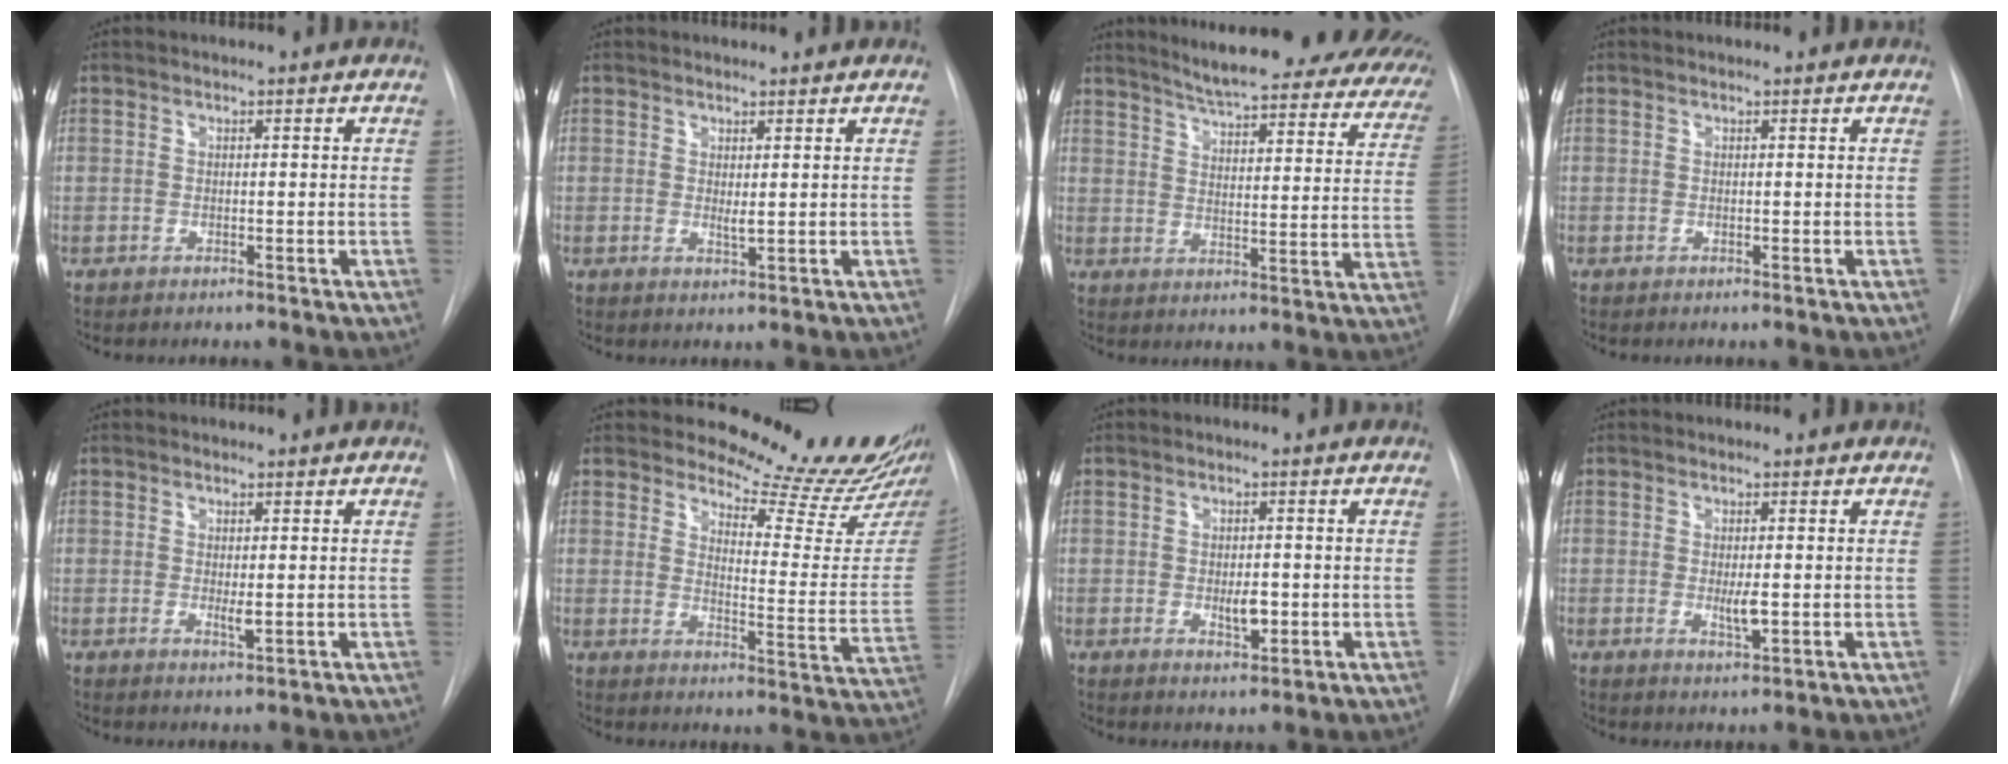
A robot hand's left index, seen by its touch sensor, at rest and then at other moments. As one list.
[{"total": 1.4, "force": [0.8, 0.3, 1.2], "torque": [-0.024, -0.006, 0.016]}, {"total": 26.5, "force": [23.4, 4.4, 11.6], "torque": [-0.155, -0.065, 0.269]}, {"total": 0.0}, {"total": 1.5, "force": [0.3, 0.4, 1.4], "torque": [-0.025, -0.005, 0.008]}, {"total": 15.9, "force": [15.1, 1.0, 5.1], "torque": [-0.062, -0.112, 0.173]}, {"total": 2.7, "force": [-0.4, 1.2, 2.4], "torque": [-0.039, -0.003, -0.003]}, {"total": 2.4, "force": [0.0, 0.6, 2.3], "torque": [-0.041, -0.006, 0.002]}]